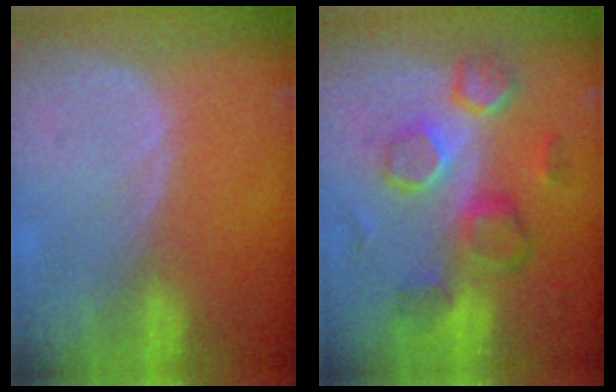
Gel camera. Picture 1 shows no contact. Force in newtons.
{"total": 9.9, "press": 9.0, "slide": 4.2}